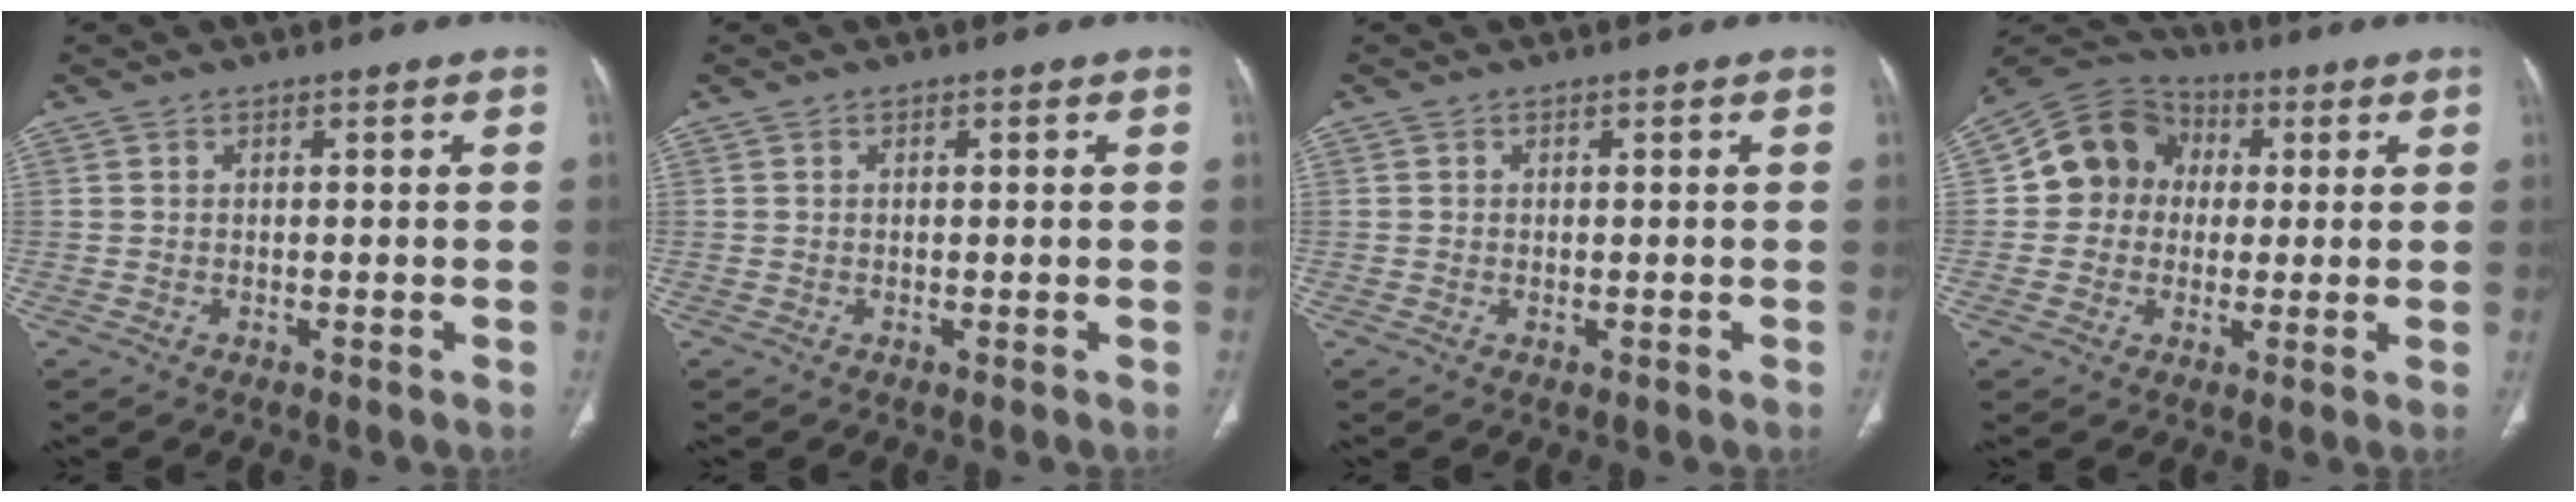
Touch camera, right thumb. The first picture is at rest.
{"total": 0.0}
{"total": 0.0}
{"total": 11.2, "force": [1.3, 10.1, 4.7], "torque": [-0.057, 0.022, 0.012]}